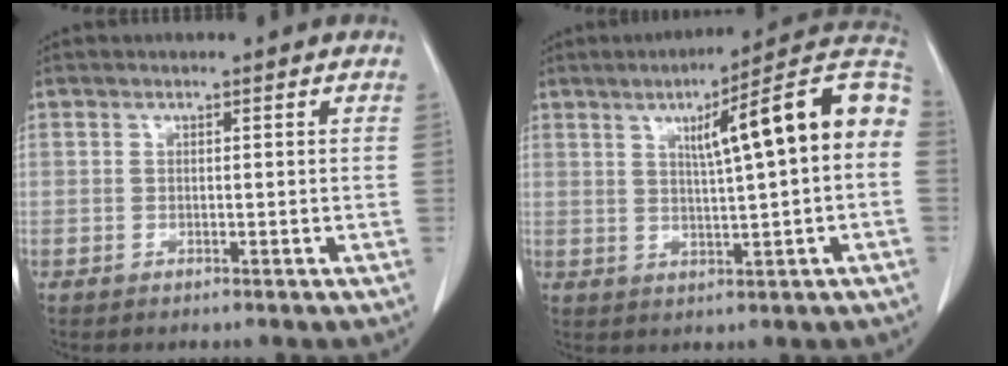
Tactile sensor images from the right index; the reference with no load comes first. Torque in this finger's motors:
{"motor_torque": [0.70, 0.24, 0.31, 0.08]}